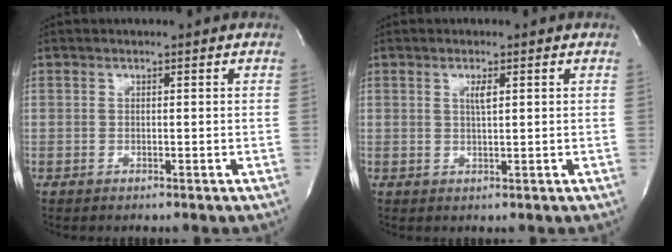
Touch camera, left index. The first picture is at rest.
{"total": 1.6, "force": [0.4, 0.0, 1.6], "torque": [-0.038, -0.004, 0.008]}